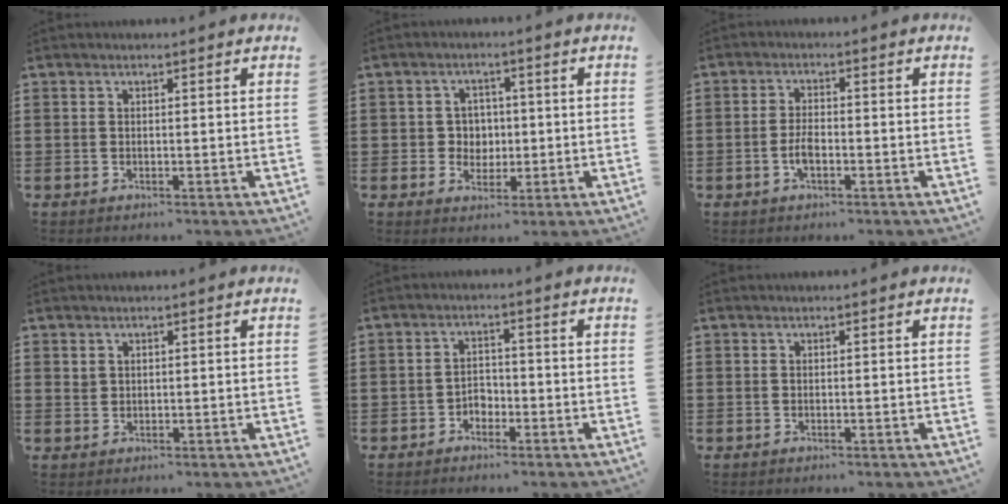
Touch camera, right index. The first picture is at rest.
{"total": 3.6, "force": [-0.1, 3.4, 0.9], "torque": [-0.033, 0.011, -0.006]}
{"total": 3.2, "force": [-1.2, 1.3, 2.7], "torque": [-0.064, 0.000, -0.026]}
{"total": 1.3, "force": [0.8, 0.9, 0.2], "torque": [-0.006, 0.003, 0.017]}
{"total": 2.1, "force": [-1.5, 1.4, 0.5], "torque": [-0.017, 0.003, -0.034]}
{"total": 0.0}